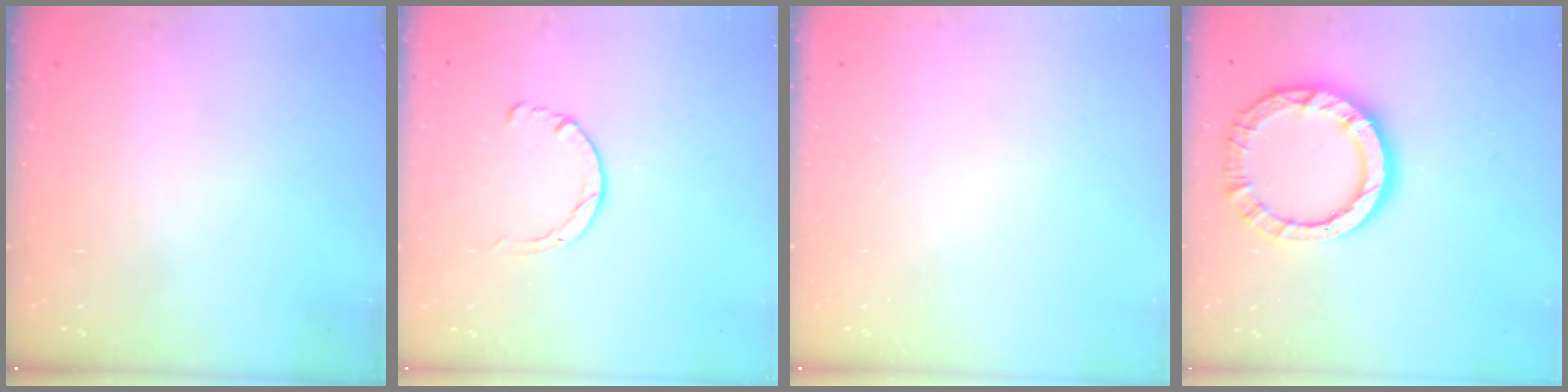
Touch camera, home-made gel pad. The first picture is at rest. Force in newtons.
{"total": 2.9, "press": 2.8, "slide": 0.4}
{"total": 0.0}
{"total": 11.5, "press": 11.5, "slide": 0.9}